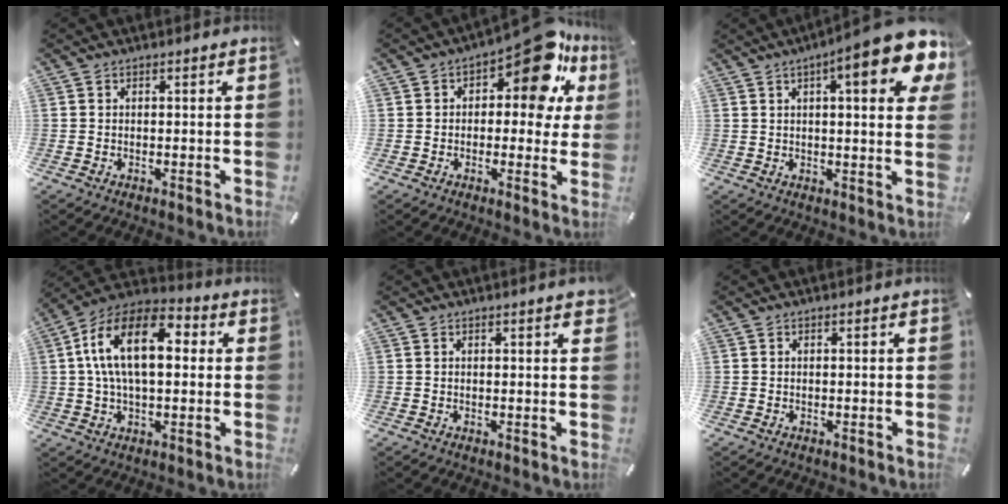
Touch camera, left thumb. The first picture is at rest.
{"total": 15.0, "force": [7.6, 7.3, 10.7], "torque": [-0.141, -0.053, 0.124]}
{"total": 15.5, "force": [7.4, 3.7, 13.1], "torque": [-0.179, -0.035, 0.110]}
{"total": 16.3, "force": [2.9, 9.3, 13.0], "torque": [-0.258, 0.009, 0.048]}
{"total": 1.5, "force": [0.7, 0.3, 1.3], "torque": [-0.019, 0.000, 0.008]}
{"total": 0.0}